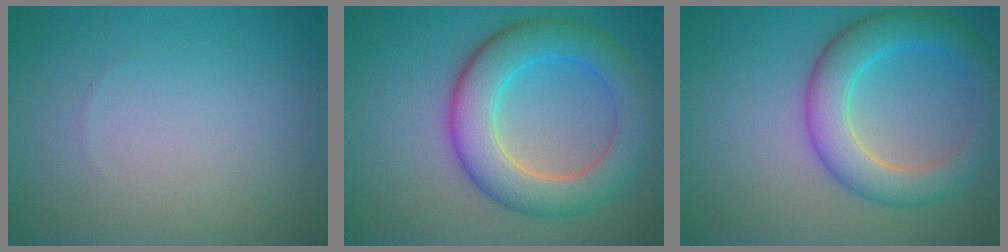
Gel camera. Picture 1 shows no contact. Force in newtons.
{"total": 7.3, "press": 7.3, "slide": 0.1}
{"total": 5.9, "press": 5.9, "slide": 0.1}